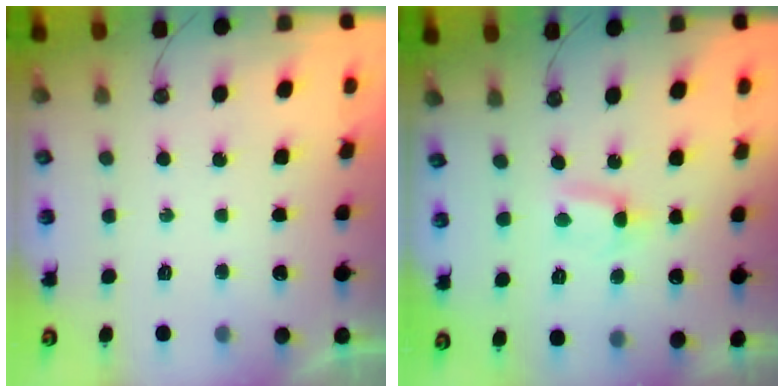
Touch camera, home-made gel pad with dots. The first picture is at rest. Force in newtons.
{"total": 0.6, "press": 0.3, "slide": 0.5}